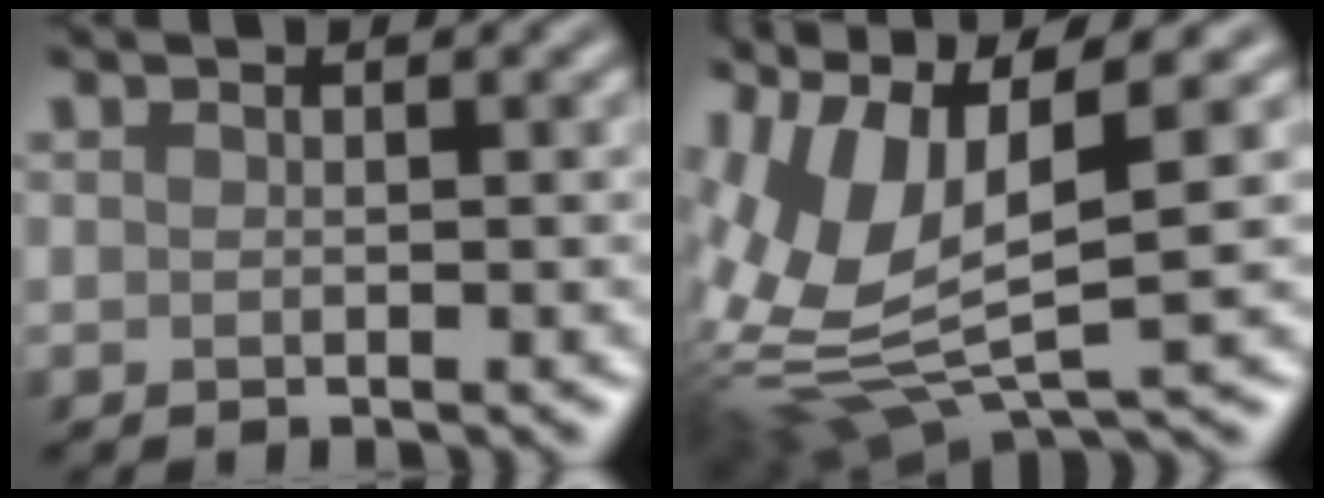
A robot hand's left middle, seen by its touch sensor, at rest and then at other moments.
{"total": 10.4, "force": [2.3, 4.3, 9.1], "torque": [-0.212, -0.008, 0.048]}